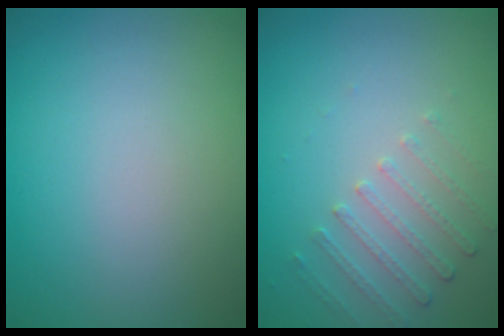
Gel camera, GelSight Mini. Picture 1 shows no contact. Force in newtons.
{"total": 1.7, "press": 1.2, "slide": 1.2}